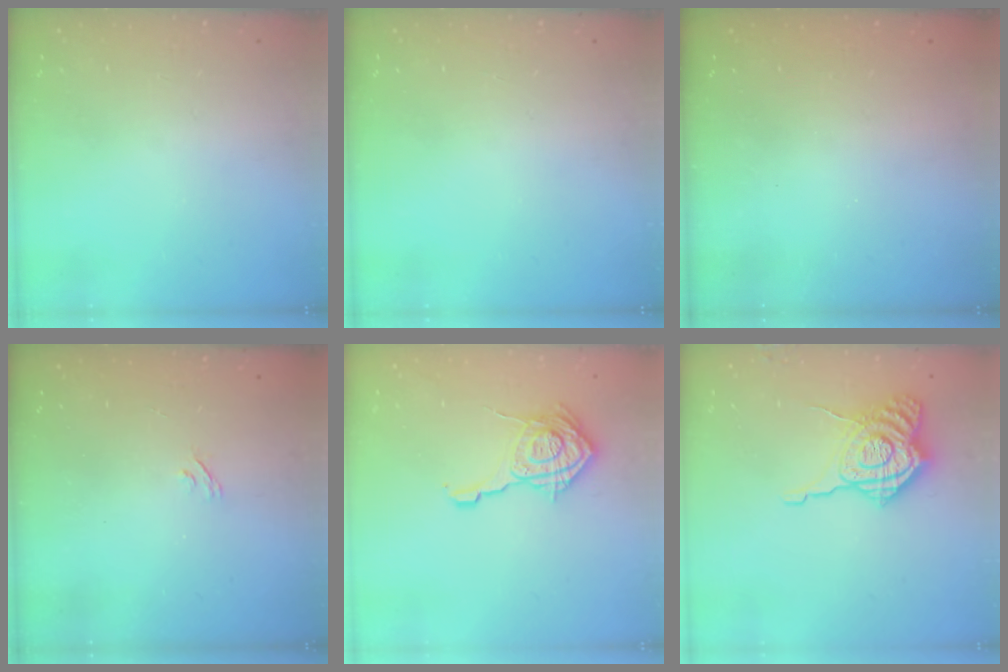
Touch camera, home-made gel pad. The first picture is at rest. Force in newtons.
{"total": 0.0}
{"total": 2.4, "press": 2.3, "slide": 0.8}
{"total": 2.2, "press": 1.9, "slide": 1.1}
{"total": 15.4, "press": 15.4, "slide": 0.7}
{"total": 12.9, "press": 12.8, "slide": 1.3}